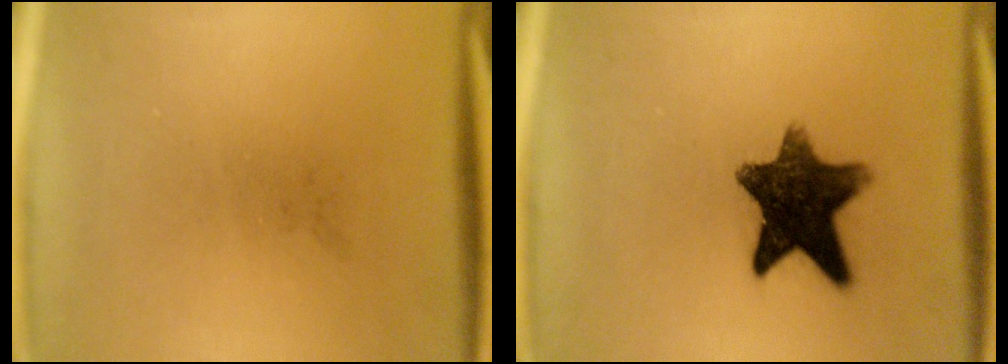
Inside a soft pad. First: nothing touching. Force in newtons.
{"total": 11.8}